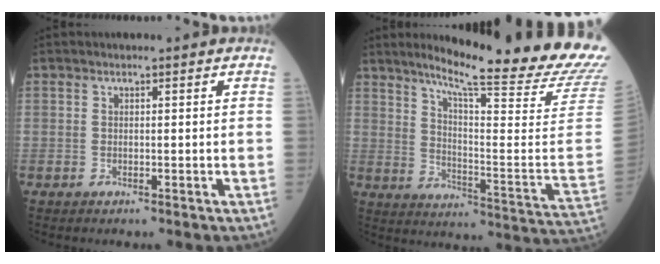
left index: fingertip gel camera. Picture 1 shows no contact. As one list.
[{"total": 25.6, "force": [21.7, -1.2, 13.6], "torque": [-0.209, -0.106, 0.279]}]